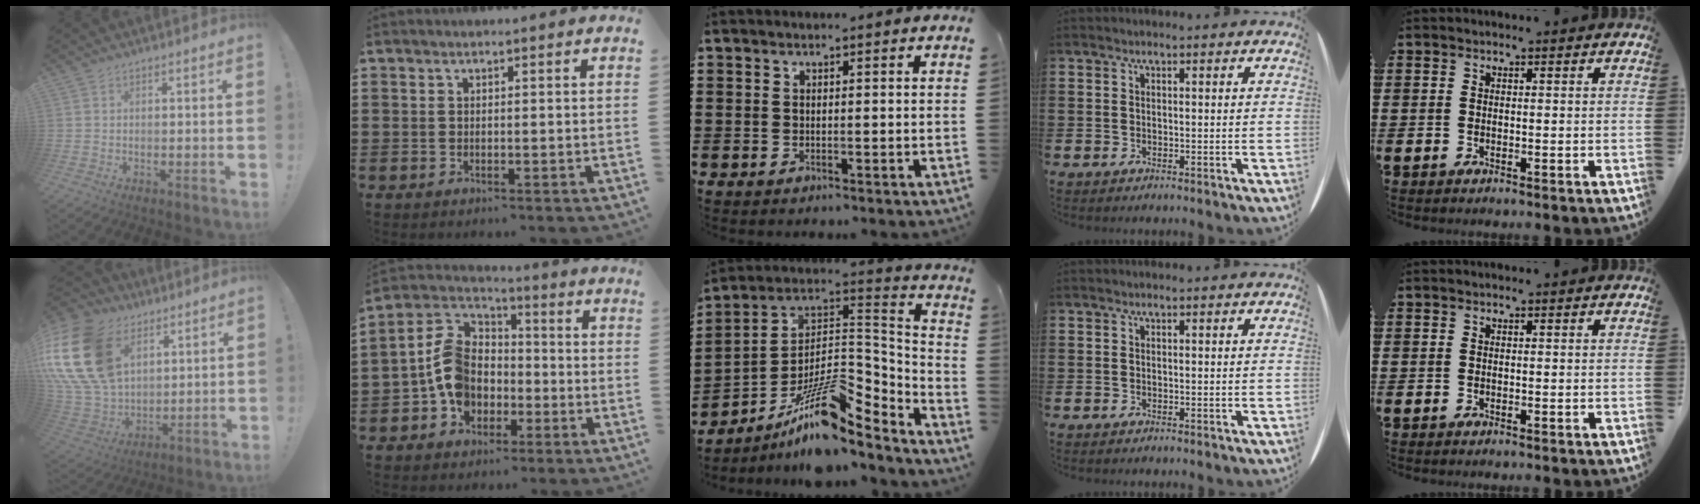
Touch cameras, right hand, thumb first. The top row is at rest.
{"thumb": {"total": 26.4, "force": [9.7, 18.5, 16.1], "torque": [-0.335, -0.039, 0.208]}, "index": {"total": 10.3, "force": [-2.1, 7.9, 6.3], "torque": [-0.172, 0.019, -0.046]}, "middle": {"total": 13.4, "force": [-8.2, 3.6, 9.9], "torque": [-0.193, -0.005, -0.160]}}